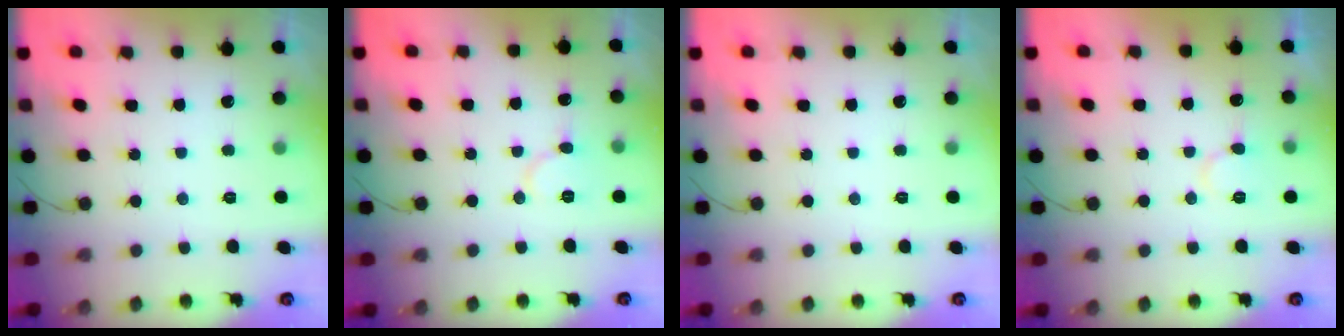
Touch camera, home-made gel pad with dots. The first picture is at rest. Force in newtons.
{"total": 7.0, "press": 7.0, "slide": 0.7}
{"total": 0.0}
{"total": 8.6, "press": 8.6, "slide": 0.5}